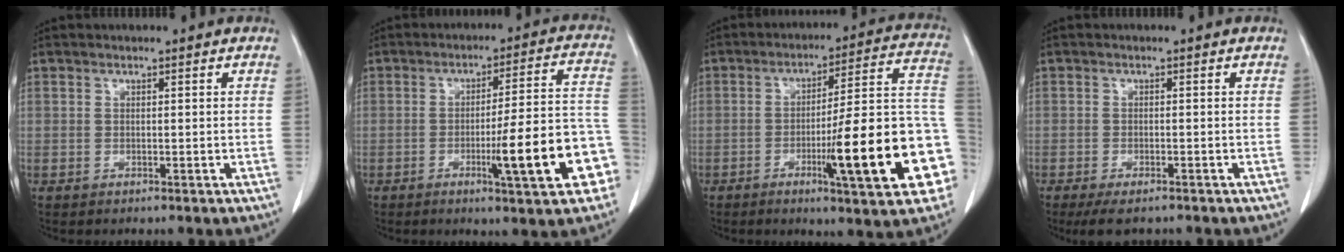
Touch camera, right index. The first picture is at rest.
{"total": 13.6, "force": [-4.9, 1.4, 12.6], "torque": [-0.173, 0.018, -0.062]}
{"total": 19.5, "force": [-6.3, 1.4, 18.4], "torque": [-0.198, 0.018, -0.083]}
{"total": 5.6, "force": [-4.5, 1.5, 3.0], "torque": [-0.043, -0.010, -0.065]}